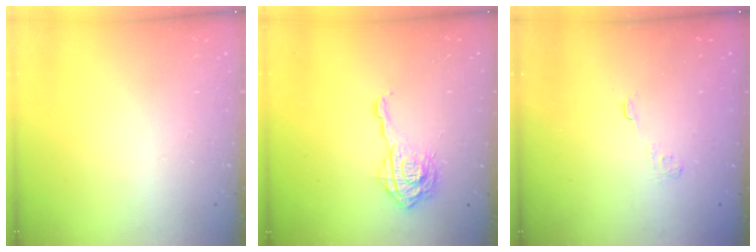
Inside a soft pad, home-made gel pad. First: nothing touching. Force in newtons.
{"total": 12.4, "press": 12.4, "slide": 1.3}
{"total": 2.7, "press": 2.3, "slide": 1.4}